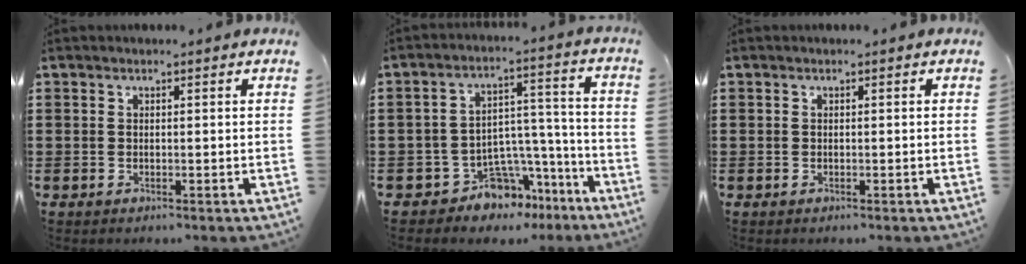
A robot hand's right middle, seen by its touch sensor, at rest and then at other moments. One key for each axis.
{"total": 8.0, "fx": -6.5, "fy": 4.2, "fz": 2.0, "tx": -0.041, "ty": 0.023, "tz": -0.117}
{"total": 0.0}